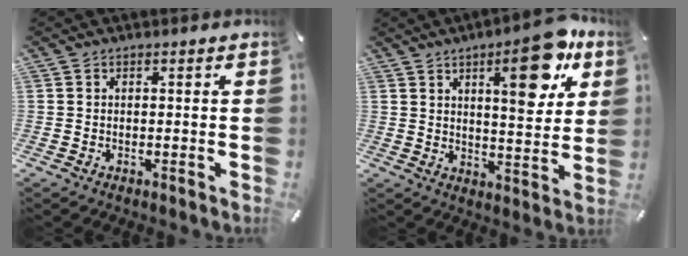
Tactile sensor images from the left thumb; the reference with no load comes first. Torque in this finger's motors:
{"motor_torque": [2.91, 2.14, 1.58, -1.19, 0.52]}